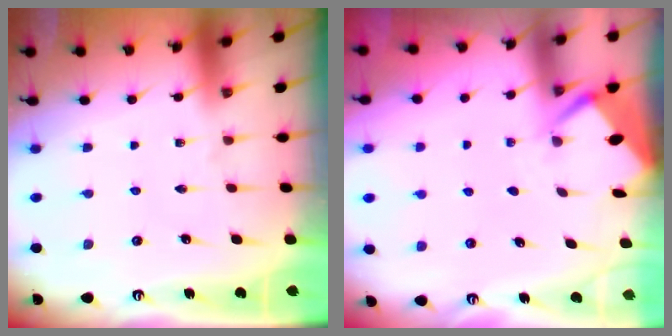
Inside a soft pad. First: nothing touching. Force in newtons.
{"total": 2.6, "press": 2.6, "slide": 0.3}